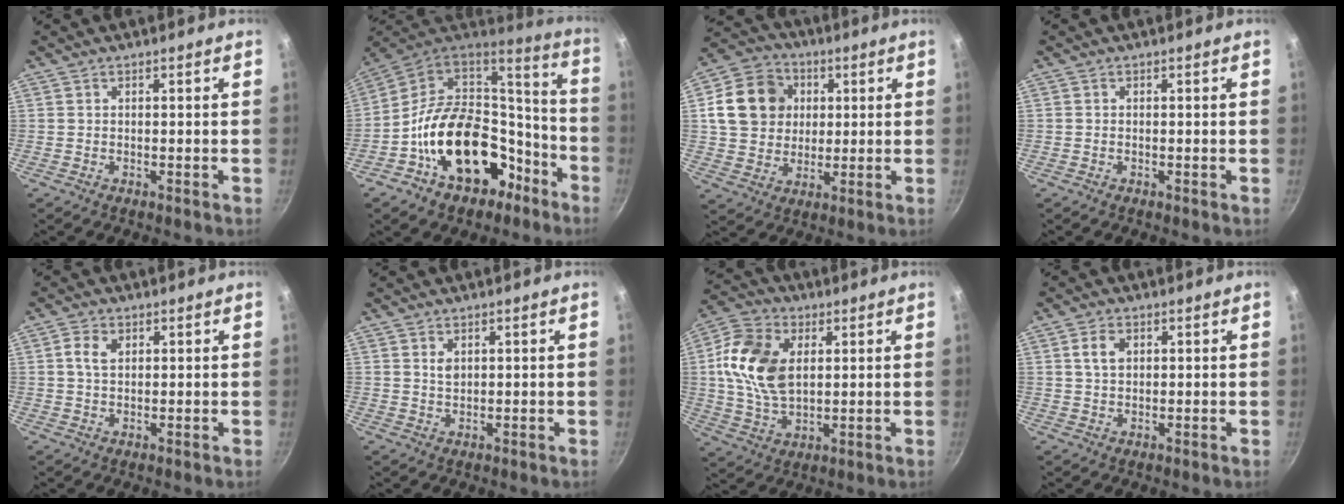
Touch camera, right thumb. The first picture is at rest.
{"total": 25.4, "force": [-9.3, 17.1, 16.3], "torque": [-0.240, 0.084, -0.138]}
{"total": 14.1, "force": [2.9, 12.1, 6.6], "torque": [-0.095, 0.012, 0.045]}
{"total": 0.0}
{"total": 3.5, "force": [1.1, 2.4, 2.3], "torque": [-0.038, 0.003, 0.017]}
{"total": 1.8, "force": [0.7, 1.2, 1.2], "torque": [-0.018, -0.004, 0.014]}
{"total": 14.6, "force": [2.6, 9.5, 10.7], "torque": [-0.188, -0.003, 0.044]}
{"total": 3.6, "force": [1.1, 2.5, 2.3], "torque": [-0.034, 0.003, 0.019]}